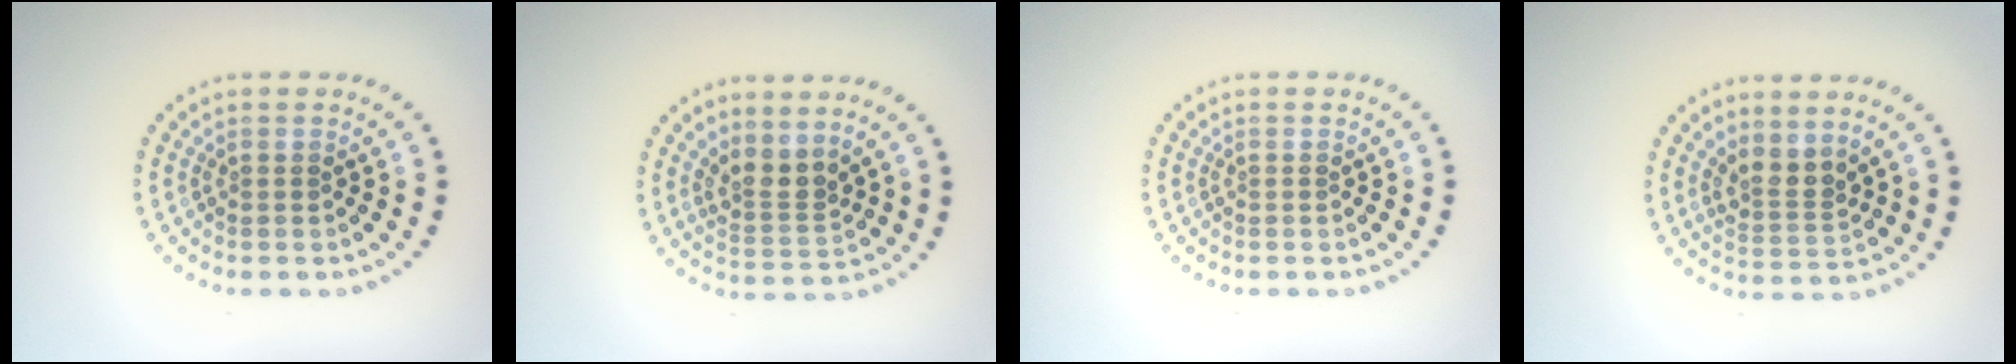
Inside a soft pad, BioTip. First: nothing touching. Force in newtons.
{"total": 2.6, "press": 1.9, "slide": 1.8}
{"total": 0.0}
{"total": 2.4, "press": 1.8, "slide": 1.7}